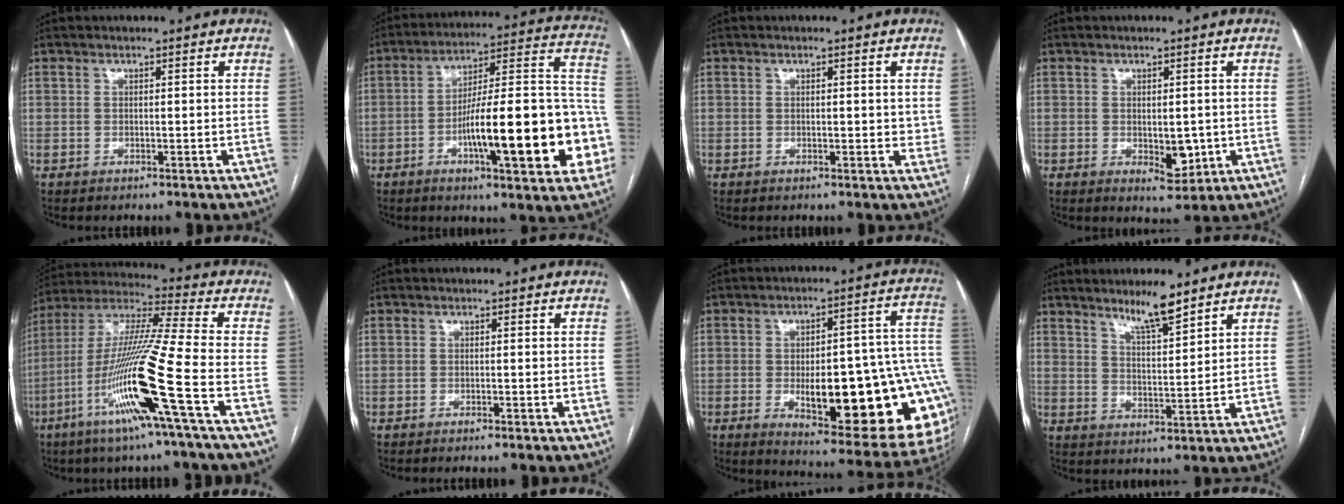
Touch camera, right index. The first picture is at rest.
{"total": 24.1, "force": [-6.7, 4.0, 22.8], "torque": [-0.263, 0.025, -0.090]}
{"total": 2.5, "force": [0.5, 1.0, 2.2], "torque": [-0.028, -0.003, 0.004]}
{"total": 4.2, "force": [-0.6, 2.1, 3.6], "torque": [-0.048, -0.010, 0.002]}
{"total": 18.2, "force": [-7.0, -1.5, 16.8], "torque": [-0.338, -0.020, -0.140]}
{"total": 0.7, "force": [-0.6, -0.2, 0.4], "torque": [-0.007, 0.004, -0.010]}
{"total": 25.9, "force": [-5.4, 7.0, 24.3], "torque": [-0.226, 0.020, -0.052]}
{"total": 6.6, "force": [5.3, 0.4, 4.0], "torque": [-0.071, -0.009, 0.096]}